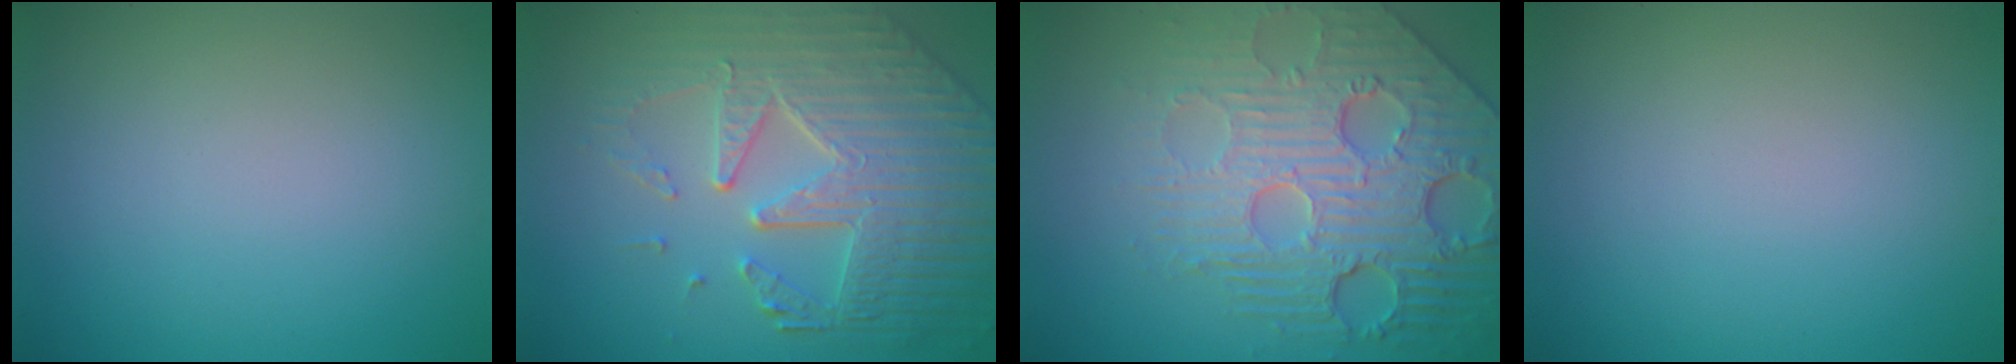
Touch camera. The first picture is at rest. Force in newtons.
{"total": 8.8, "press": 6.0, "slide": 6.4}
{"total": 8.4, "press": 5.9, "slide": 5.9}
{"total": 0.0}